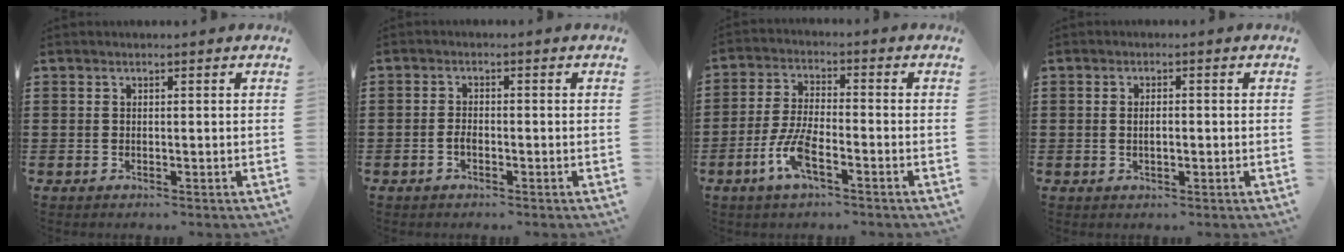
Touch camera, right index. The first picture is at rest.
{"total": 1.6, "force": [-0.8, 0.6, 1.3], "torque": [-0.035, -0.006, -0.016]}
{"total": 8.3, "force": [-4.3, 2.3, 6.7], "torque": [-0.165, -0.013, -0.085]}
{"total": 2.1, "force": [-0.2, 0.8, 1.9], "torque": [-0.035, 0.003, -0.005]}